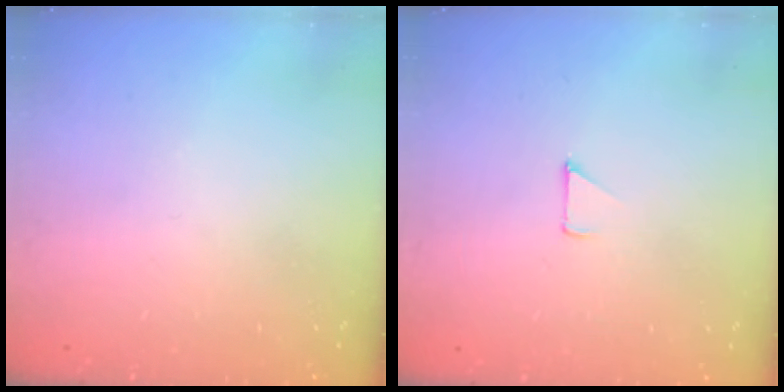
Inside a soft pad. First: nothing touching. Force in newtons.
{"total": 2.9, "press": 2.8, "slide": 0.3}